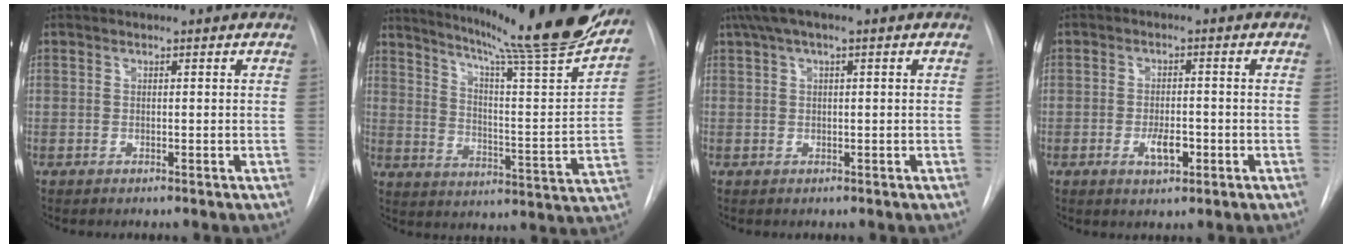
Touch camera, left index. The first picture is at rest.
{"total": 26.2, "force": [22.6, -0.1, 13.3], "torque": [-0.209, -0.081, 0.302]}
{"total": 3.9, "force": [2.0, 0.8, 3.3], "torque": [-0.066, 0.033, 0.039]}
{"total": 3.7, "force": [-1.4, 1.5, 3.1], "torque": [-0.052, 0.002, -0.017]}